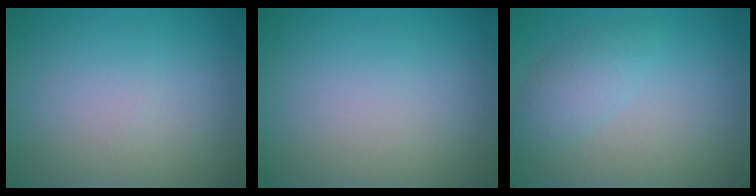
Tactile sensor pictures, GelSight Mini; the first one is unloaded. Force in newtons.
{"total": 0.0}
{"total": 2.5, "press": 2.5, "slide": 0.1}